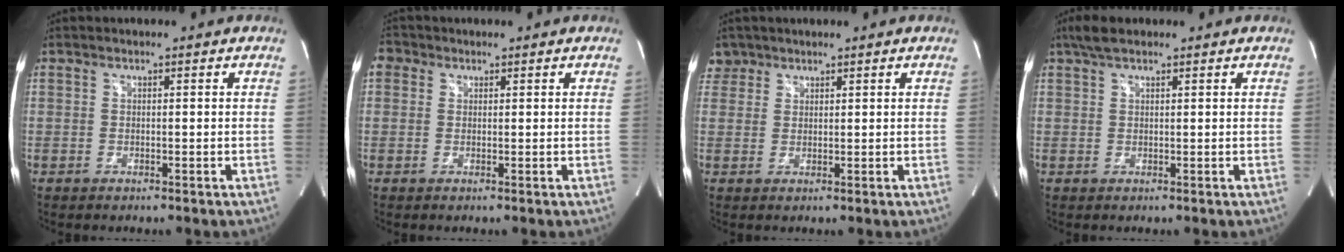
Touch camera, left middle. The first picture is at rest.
{"total": 2.5, "force": [1.0, 2.2, 0.6], "torque": [-0.009, 0.014, 0.015]}
{"total": 3.2, "force": [2.3, 2.2, -0.2], "torque": [0.010, 0.009, 0.044]}
{"total": 3.2, "force": [2.3, 1.3, 1.8], "torque": [-0.039, 0.018, 0.044]}